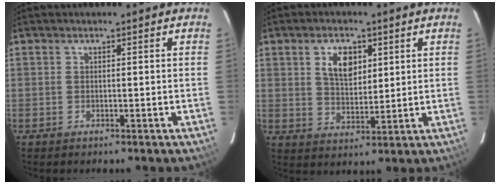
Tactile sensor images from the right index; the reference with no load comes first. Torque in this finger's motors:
{"motor_torque": [0.29, -0.08, 0.15, 0.08]}